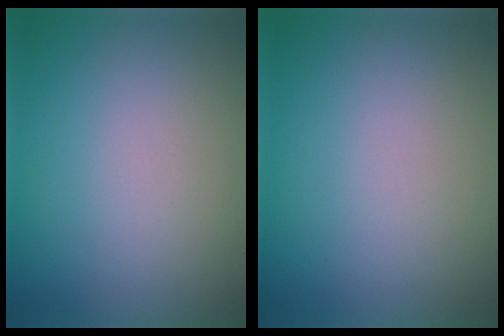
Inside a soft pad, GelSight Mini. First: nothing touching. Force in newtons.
{"total": 0.0}